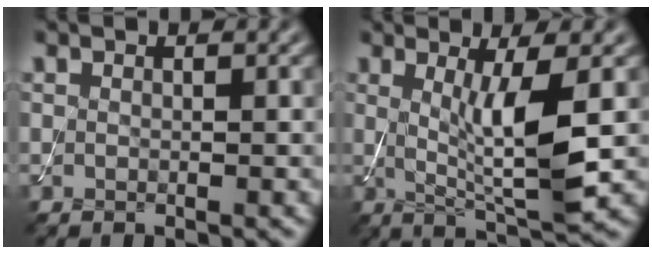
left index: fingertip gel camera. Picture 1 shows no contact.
{"total": 5.9, "force": [0.5, 1.0, 5.8], "torque": [-0.101, -0.014, 0.015]}